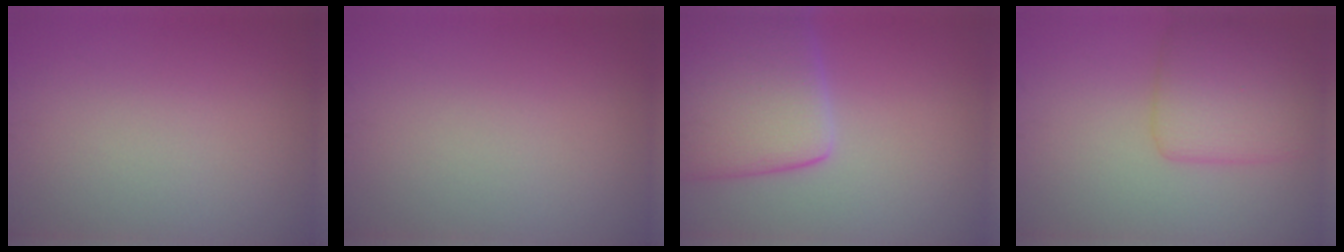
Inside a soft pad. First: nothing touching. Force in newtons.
{"total": 0.0}
{"total": 8.7, "press": 8.6, "slide": 0.8}
{"total": 4.5, "press": 4.5, "slide": 0.1}